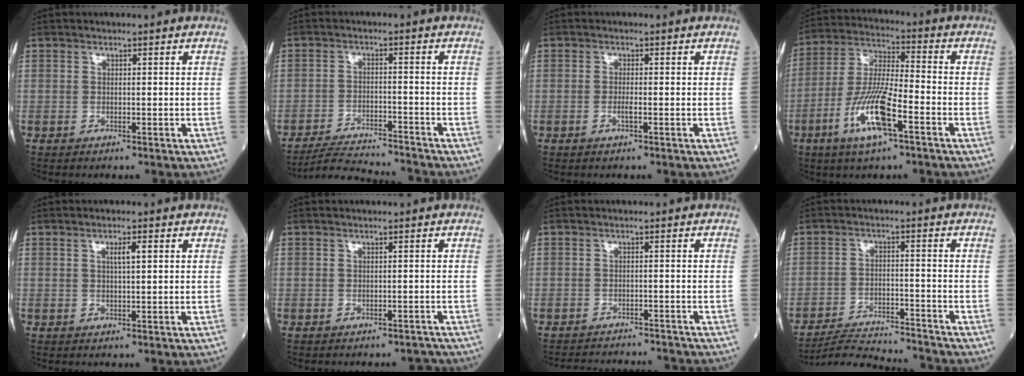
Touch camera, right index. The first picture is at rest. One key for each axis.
{"total": 9.6, "fx": -9.4, "fy": -0.6, "fz": 1.8, "tx": -0.029, "ty": -0.005, "tz": -0.157}
{"total": 1.2, "fx": -0.6, "fy": 0.0, "fz": 1.1, "tx": -0.024, "ty": -0.001, "tz": -0.012}
{"total": 11.7, "fx": -5.3, "fy": 1.8, "fz": 10.3, "tx": -0.211, "ty": -0.009, "tz": -0.102}
{"total": 2.1, "fx": 0.7, "fy": 0.2, "fz": 1.9, "tx": -0.034, "ty": 0.001, "tz": 0.010}
{"total": 2.8, "fx": -2.6, "fy": 0.9, "fz": 0.2, "tx": 0.006, "ty": 0.000, "tz": -0.031}
{"total": 8.9, "fx": -8.7, "fy": 1.3, "fz": 1.0, "tx": -0.018, "ty": 0.009, "tz": -0.112}
{"total": 11.0, "fx": -10.8, "fy": -0.7, "fz": 1.6, "tx": -0.026, "ty": -0.004, "tz": -0.178}